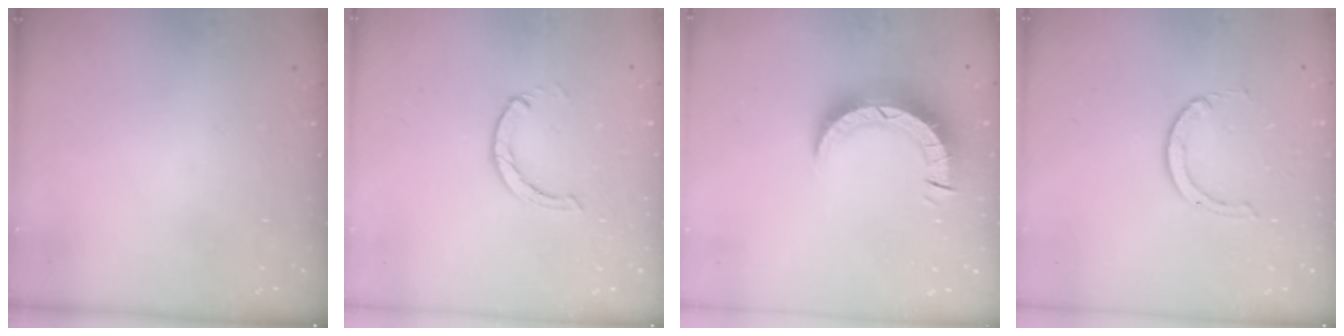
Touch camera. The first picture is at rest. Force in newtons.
{"total": 1.0, "press": 0.9, "slide": 0.3}
{"total": 9.0, "press": 9.0, "slide": 0.9}
{"total": 1.5, "press": 1.5, "slide": 0.2}